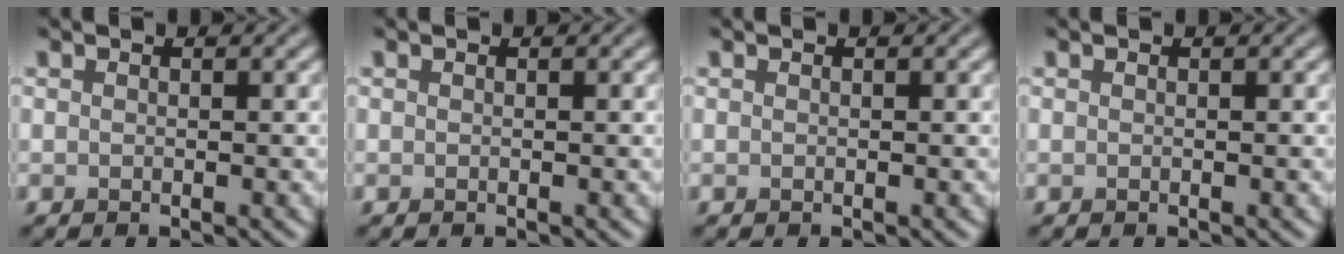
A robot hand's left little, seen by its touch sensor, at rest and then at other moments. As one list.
[{"total": 0.0}, {"total": 0.0}, {"total": 0.0}]